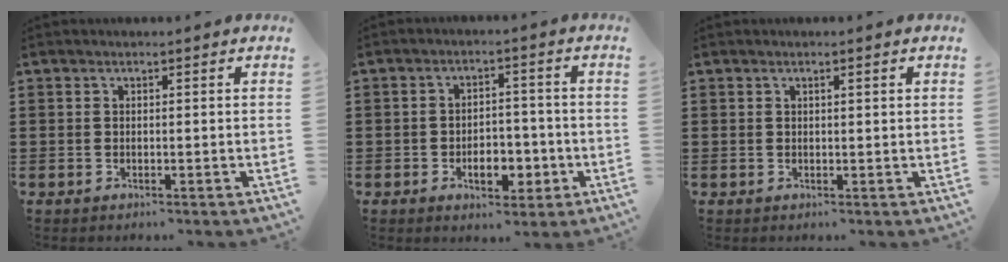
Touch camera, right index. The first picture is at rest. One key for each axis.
{"total": 6.3, "fx": -2.3, "fy": 3.6, "fz": 4.7, "tx": -0.055, "ty": 0.002, "tz": -0.043}
{"total": 0.8, "fx": 0.4, "fy": 0.0, "fz": 0.7, "tx": -0.013, "ty": 0.000, "tz": 0.007}